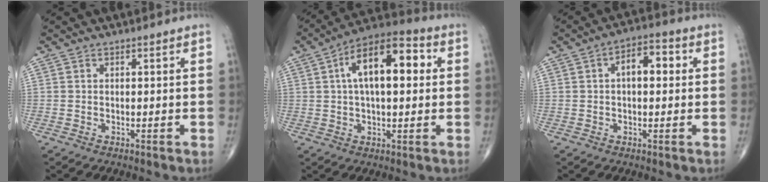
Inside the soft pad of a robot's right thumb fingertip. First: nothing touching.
{"total": 15.1, "force": [3.1, 7.1, 13.0], "torque": [-0.198, 0.029, 0.043]}
{"total": 6.8, "force": [1.1, 3.5, 5.7], "torque": [-0.075, 0.020, 0.009]}